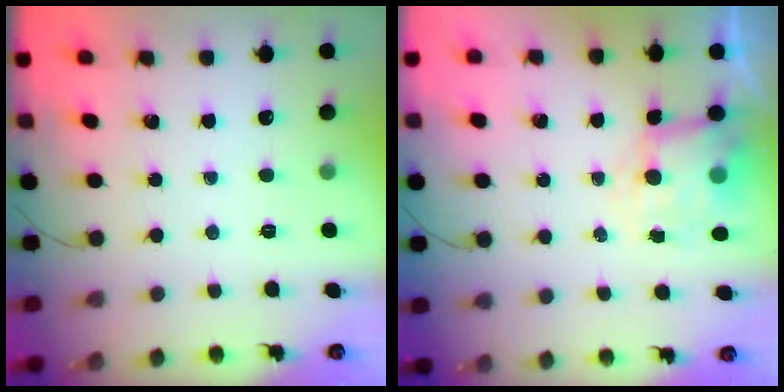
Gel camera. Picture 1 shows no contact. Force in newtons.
{"total": 6.9, "press": 6.8, "slide": 1.2}